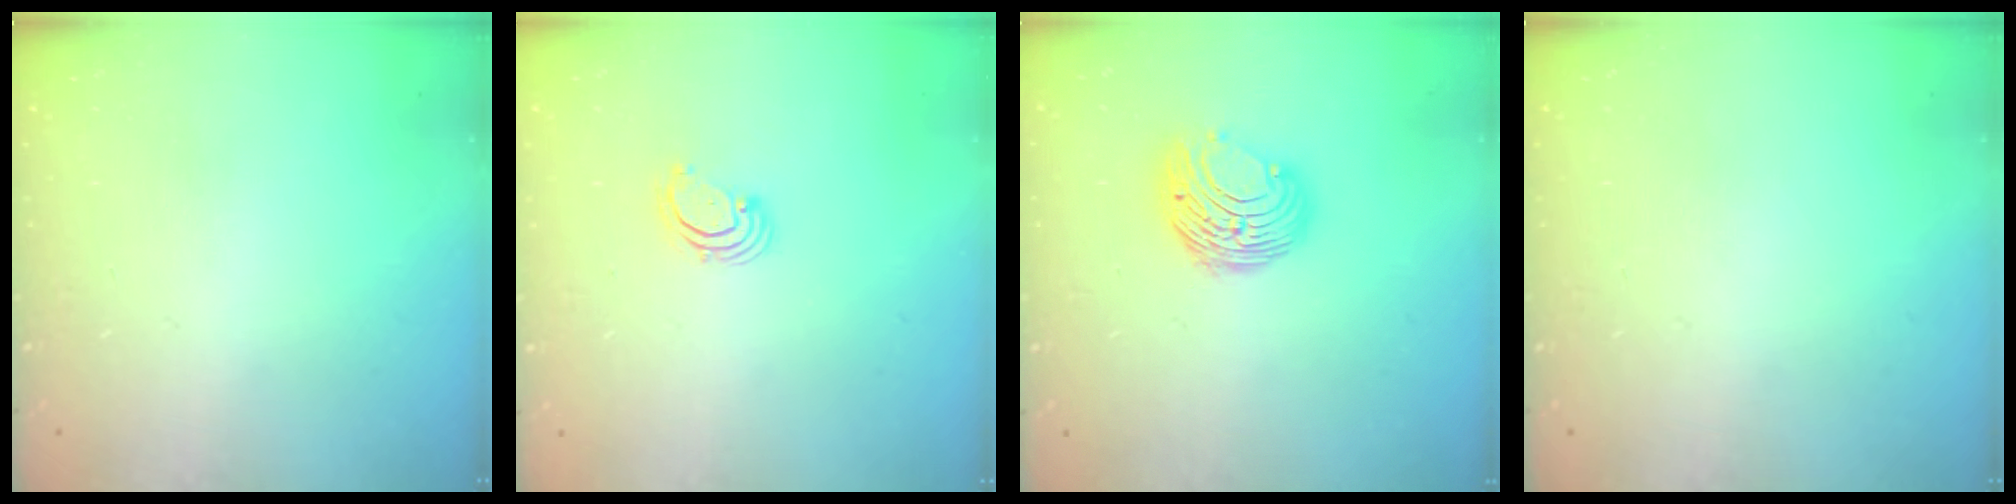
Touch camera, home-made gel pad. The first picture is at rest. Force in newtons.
{"total": 2.6, "press": 2.6, "slide": 0.3}
{"total": 10.7, "press": 10.7, "slide": 0.5}
{"total": 0.0}